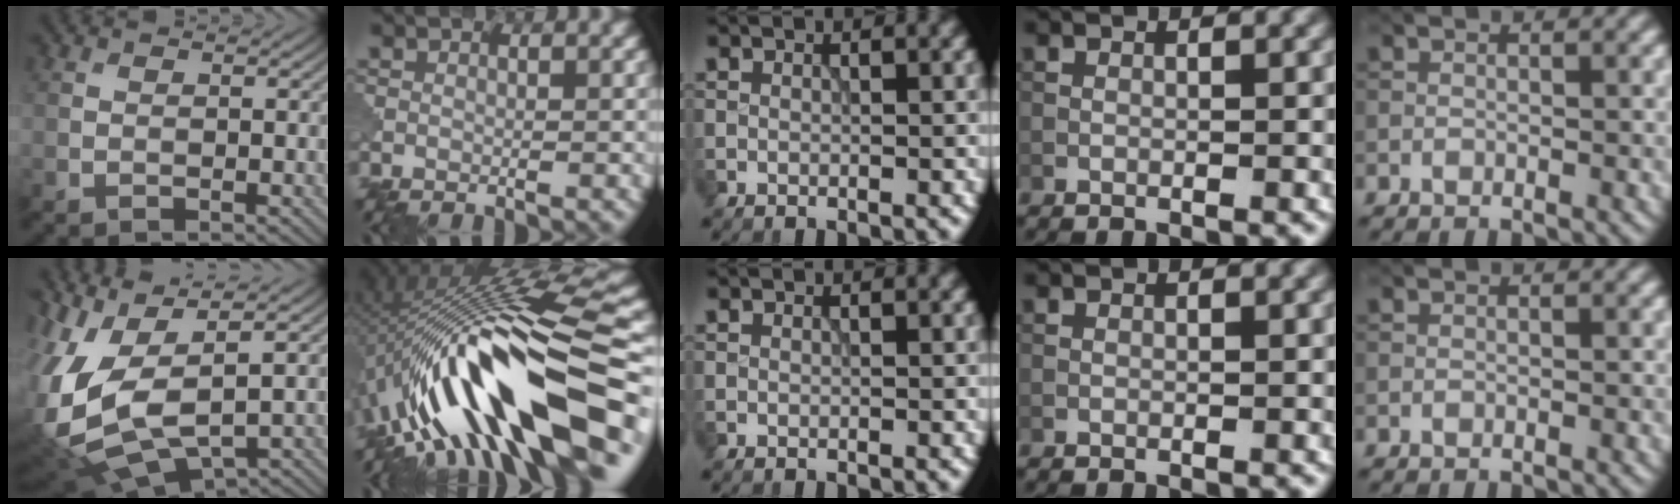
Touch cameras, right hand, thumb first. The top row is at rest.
{"thumb": {"total": 16.1, "force": [-1.5, 7.2, 14.4], "torque": [-0.369, -0.028, -0.006]}, "index": {"total": 15.3, "force": [-4.3, 4.4, 14.0], "torque": [-0.235, 0.034, -0.067]}}